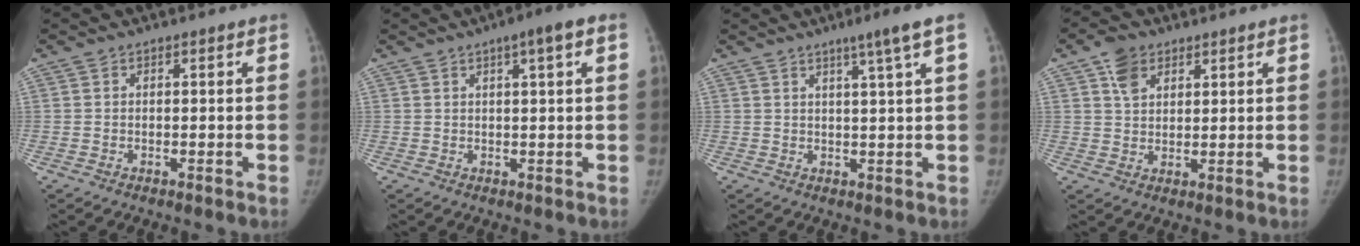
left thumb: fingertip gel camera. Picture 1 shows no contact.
{"total": 5.2, "force": [2.4, 0.8, 4.6], "torque": [-0.065, 0.009, 0.030]}
{"total": 5.4, "force": [2.9, -0.9, 4.4], "torque": [-0.072, -0.013, 0.046]}
{"total": 5.6, "force": [3.1, 3.8, 2.7], "torque": [-0.028, -0.014, 0.056]}